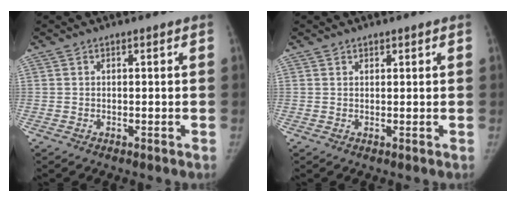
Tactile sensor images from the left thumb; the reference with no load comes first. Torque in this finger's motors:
{"motor_torque": [-0.45, -0.34, -0.18, 0.09, -0.01]}